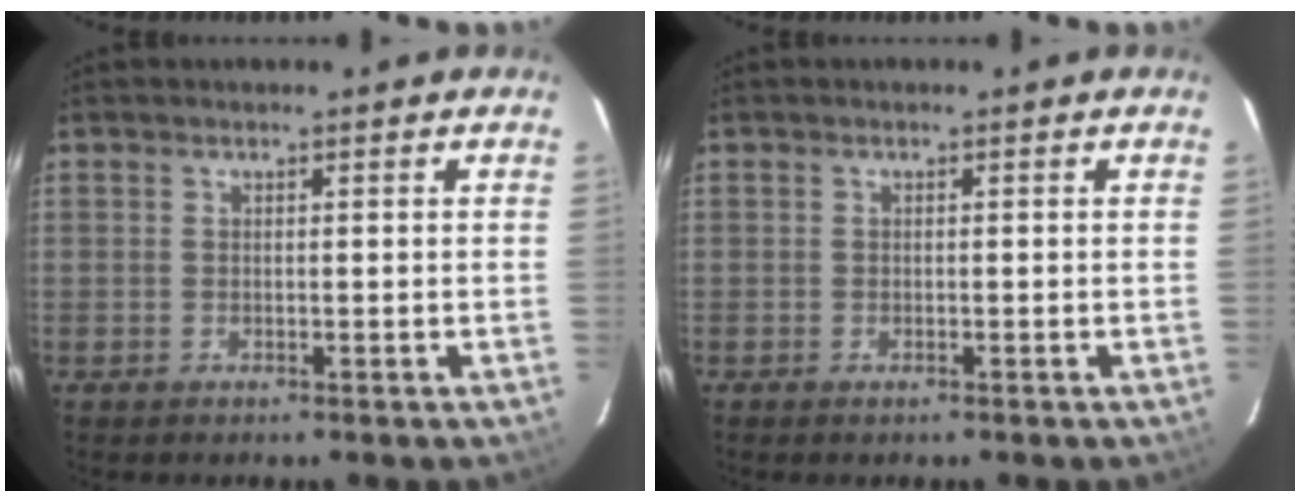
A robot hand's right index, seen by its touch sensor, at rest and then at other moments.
{"total": 0.5, "force": [-0.4, 0.2, 0.2], "torque": [-0.006, 0.000, -0.008]}